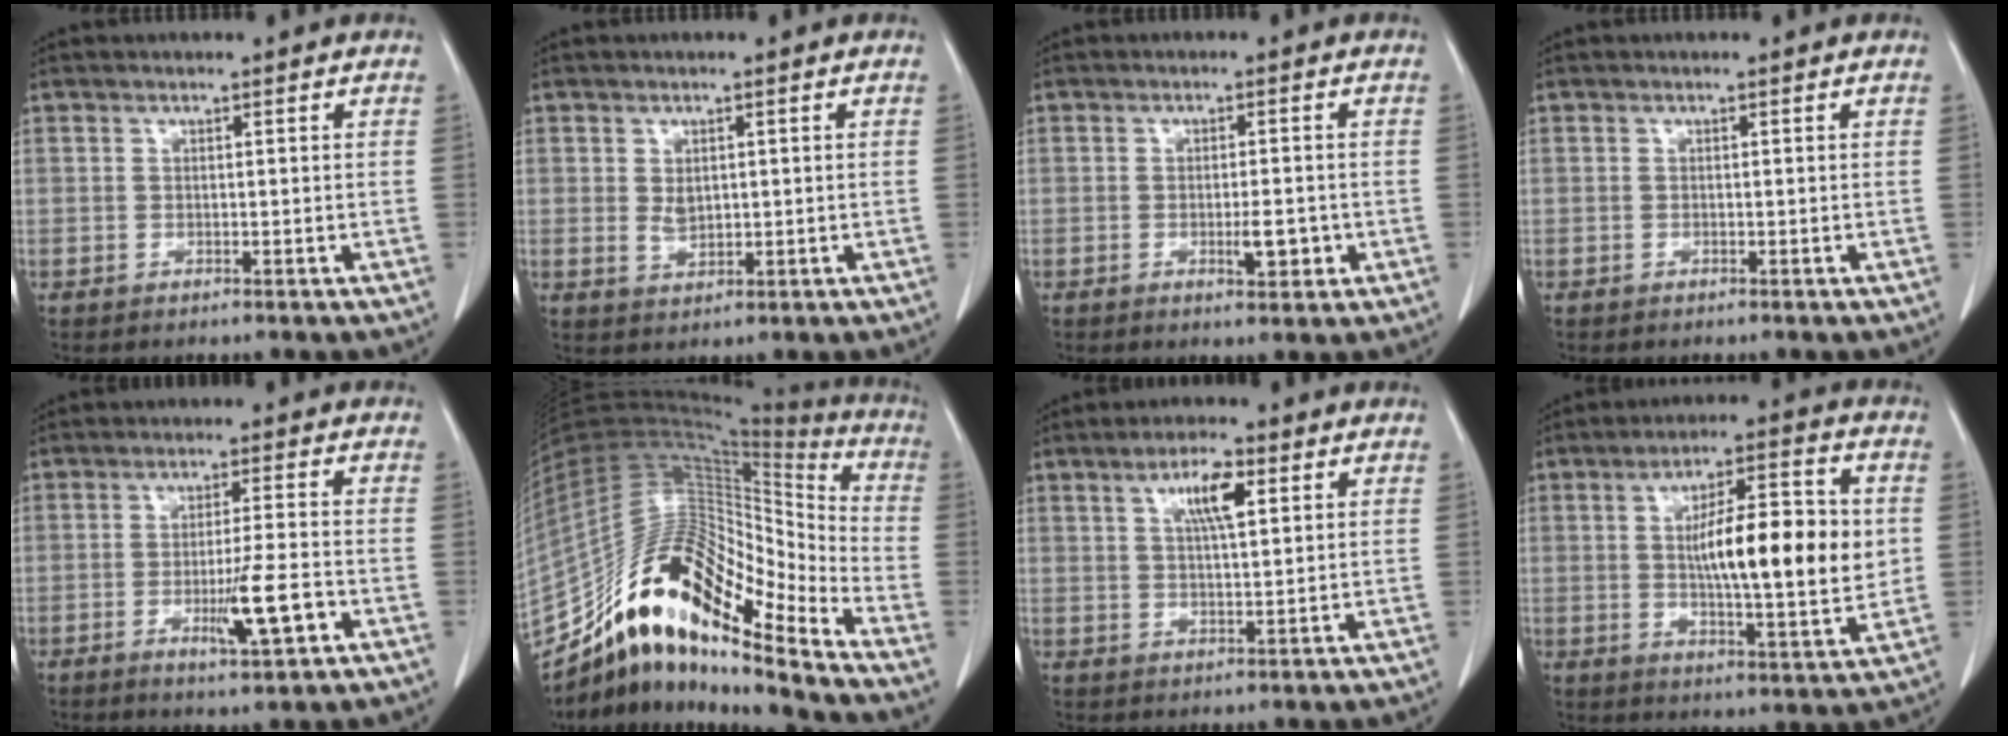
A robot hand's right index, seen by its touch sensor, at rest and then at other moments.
{"total": 2.4, "force": [0.5, 1.6, 1.8], "torque": [-0.032, -0.003, 0.015]}
{"total": 3.4, "force": [-0.9, 1.0, 3.1], "torque": [-0.050, -0.001, -0.010]}
{"total": 0.0}
{"total": 7.2, "force": [-2.5, 0.2, 6.8], "torque": [-0.112, -0.011, -0.040]}
{"total": 19.7, "force": [-14.8, 4.0, 12.4], "torque": [-0.240, 0.049, -0.266]}
{"total": 6.0, "force": [2.5, 1.3, 5.3], "torque": [-0.096, 0.004, 0.043]}
{"total": 16.1, "force": [1.2, 3.4, 15.7], "torque": [-0.249, 0.010, 0.017]}